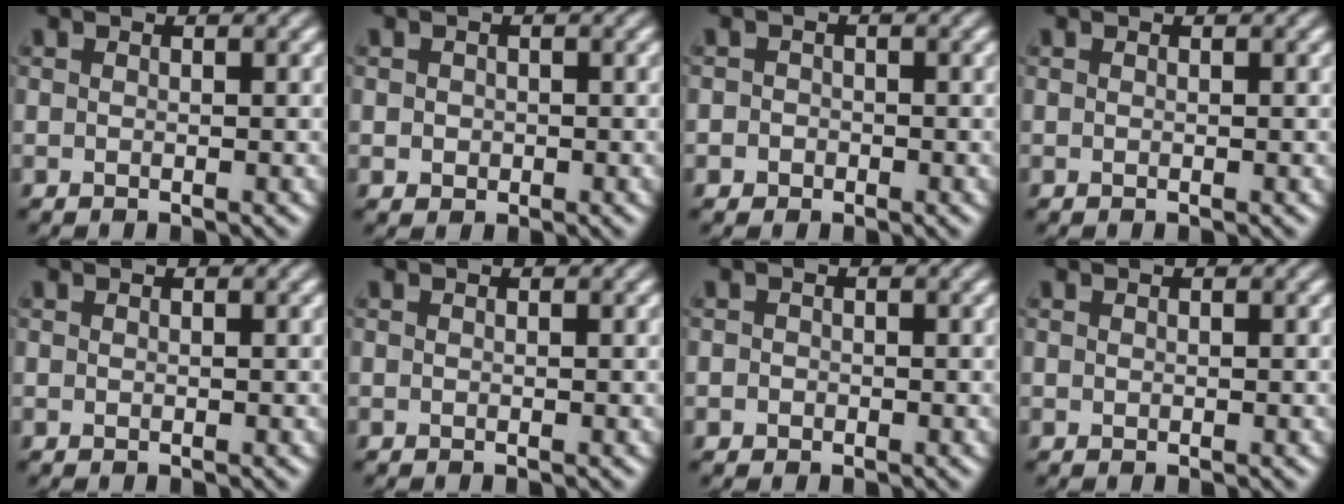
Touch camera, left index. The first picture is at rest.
{"total": 0.9, "force": [-0.3, 0.8, 0.2], "torque": [-0.001, -0.007, -0.005]}
{"total": 1.2, "force": [-0.8, 1.0, 0.0], "torque": [0.011, 0.000, -0.016]}
{"total": 0.0}
{"total": 0.0}
{"total": 0.0}
{"total": 0.7, "force": [-0.5, 0.5, -0.1], "torque": [0.009, -0.009, -0.009]}
{"total": 0.0}